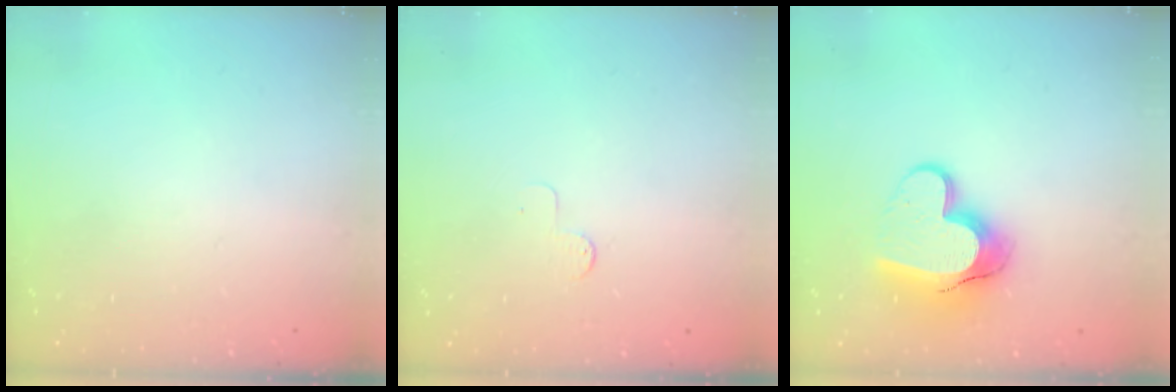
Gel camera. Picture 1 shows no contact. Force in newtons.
{"total": 2.6, "press": 2.6, "slide": 0.3}
{"total": 14.1, "press": 14.1, "slide": 1.1}